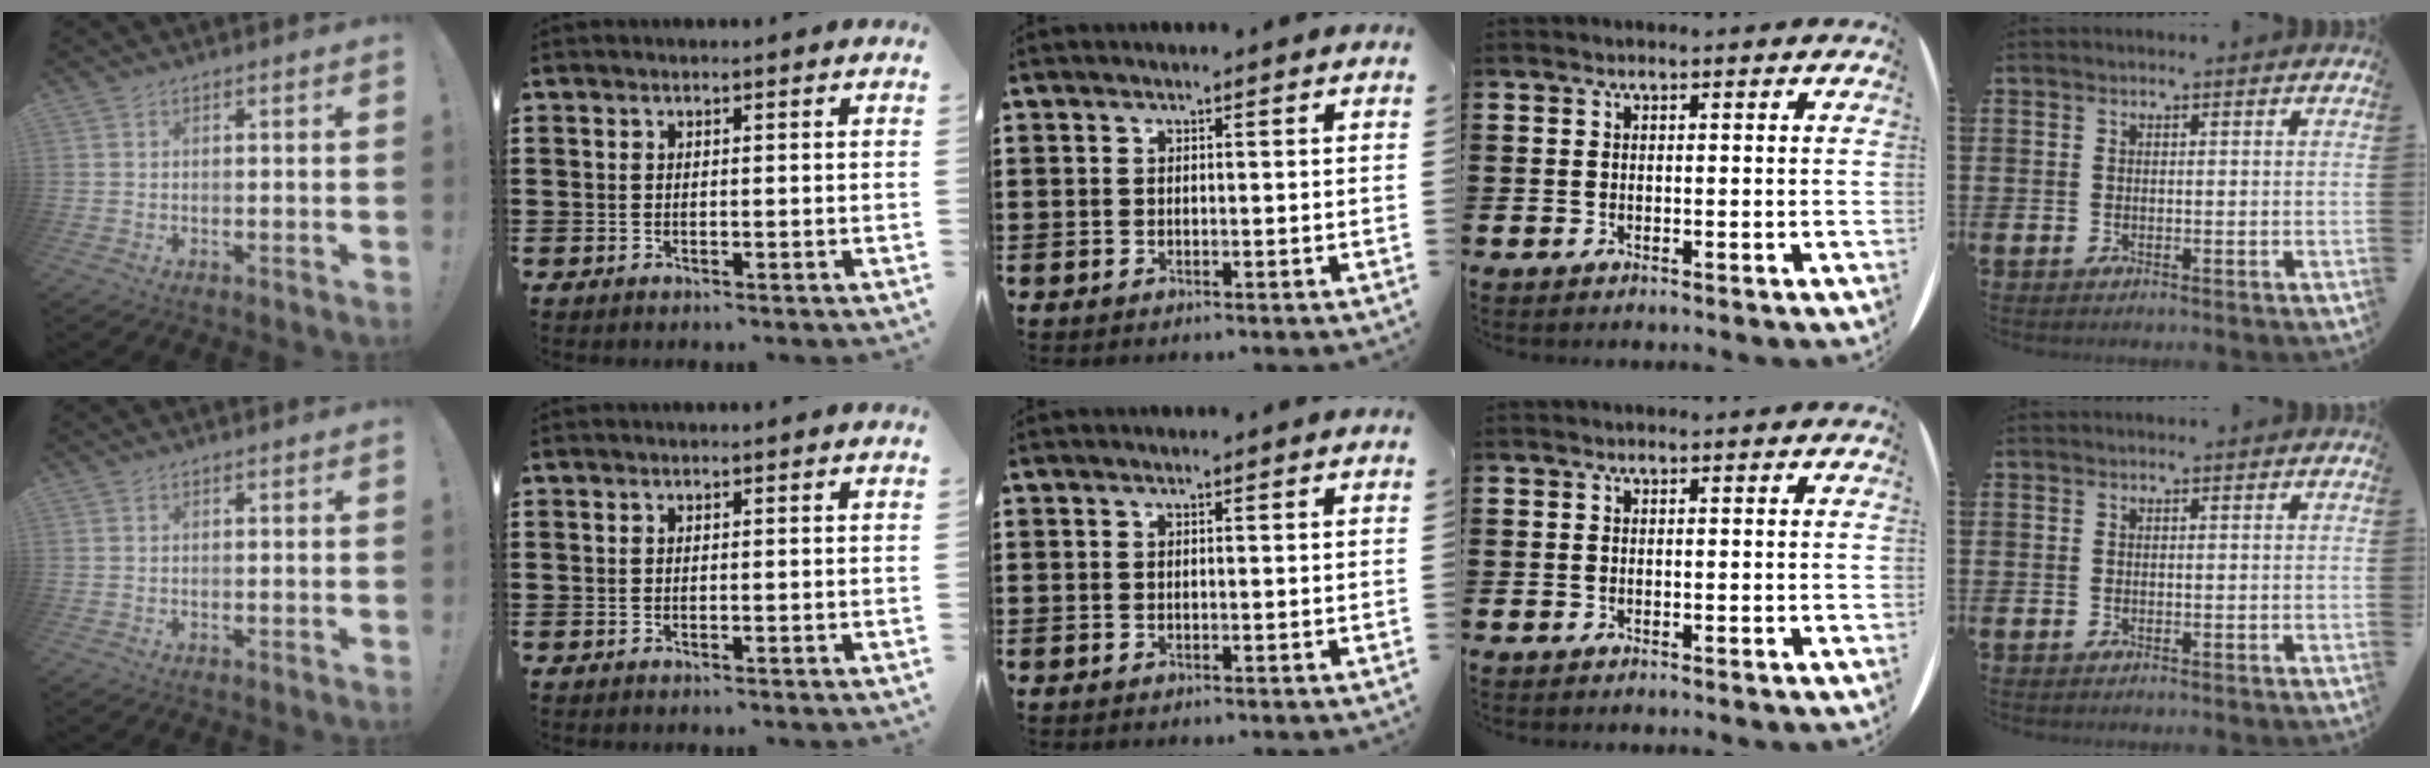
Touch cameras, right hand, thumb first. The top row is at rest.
{}